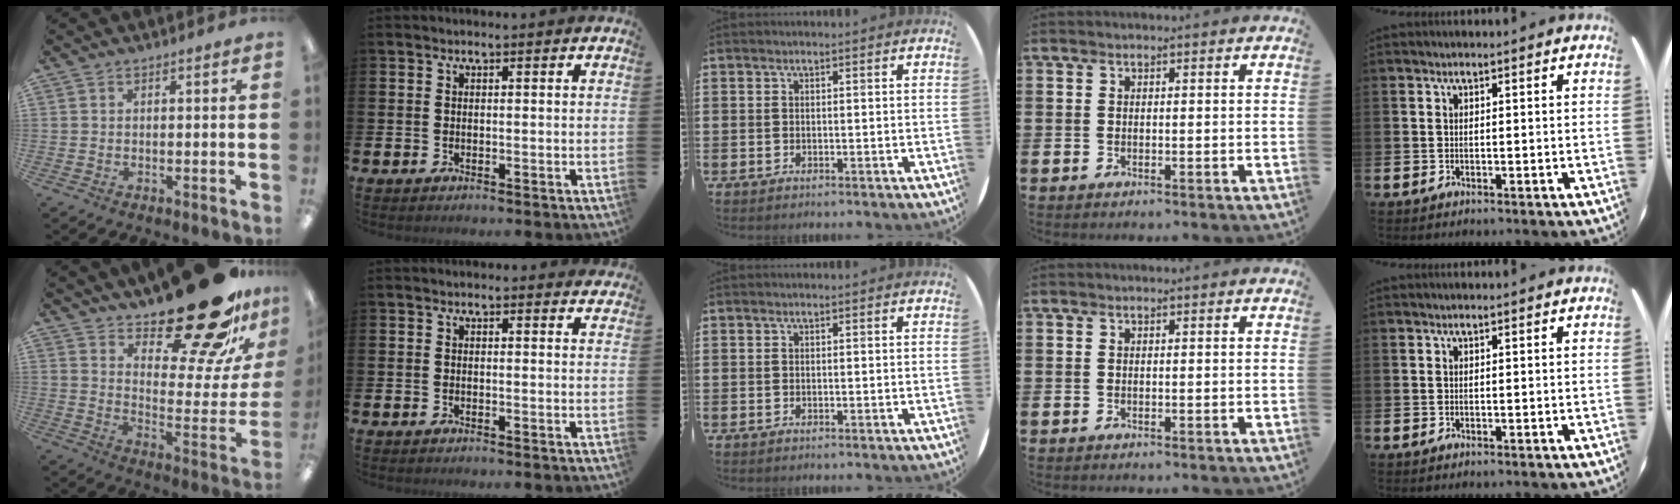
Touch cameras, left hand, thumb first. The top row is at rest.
{"thumb": {"total": 25.8, "force": [19.8, 7.8, 14.5], "torque": [-0.178, -0.142, 0.316]}}